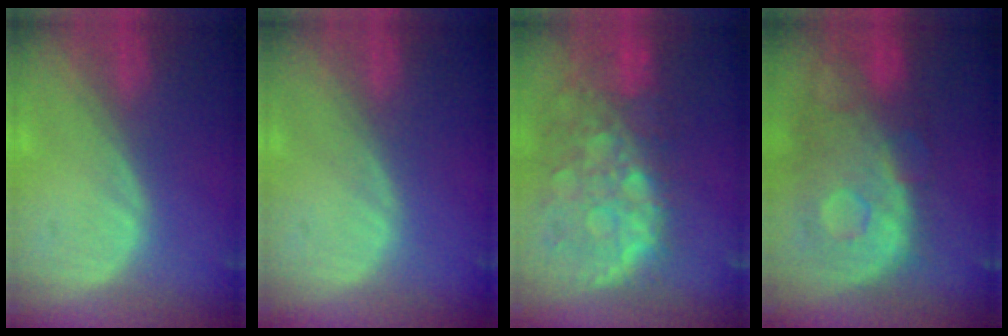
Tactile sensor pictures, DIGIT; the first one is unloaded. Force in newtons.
{"total": 0.0}
{"total": 11.5, "press": 9.7, "slide": 6.2}
{"total": 11.4, "press": 9.8, "slide": 5.8}